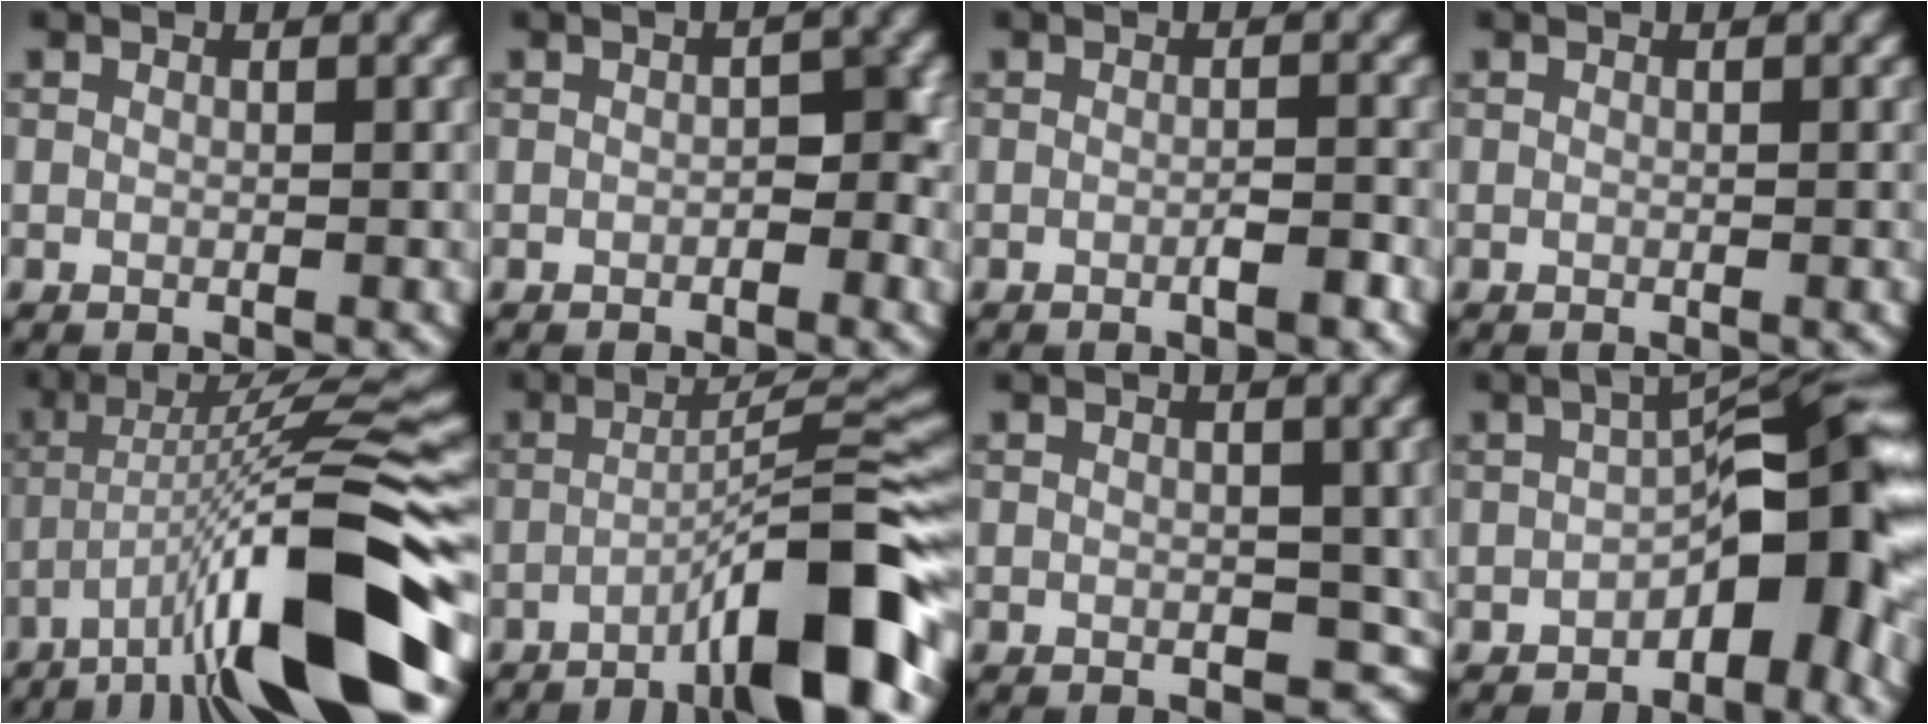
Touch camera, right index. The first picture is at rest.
{"total": 2.1, "force": [-0.5, 1.0, 1.7], "torque": [-0.021, 0.002, -0.009]}
{"total": 1.5, "force": [-0.7, 0.2, 1.4], "torque": [-0.021, 0.001, -0.013]}
{"total": 0.0}
{"total": 13.8, "force": [-6.6, 2.5, 11.9], "torque": [-0.195, 0.011, -0.105]}
{"total": 11.0, "force": [-5.5, 1.6, 9.3], "torque": [-0.125, 0.026, -0.093]}
{"total": 3.1, "force": [-0.2, 2.1, 2.3], "torque": [-0.024, -0.008, -0.001]}
{"total": 8.4, "force": [-2.7, 3.6, 7.1], "torque": [-0.079, 0.022, -0.054]}